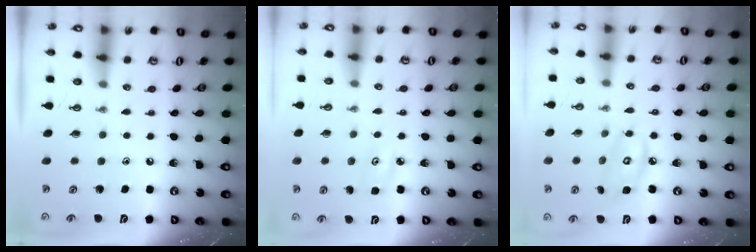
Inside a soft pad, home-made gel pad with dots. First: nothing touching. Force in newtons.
{"total": 4.2, "press": 4.2, "slide": 0.4}
{"total": 7.4, "press": 7.4, "slide": 0.3}